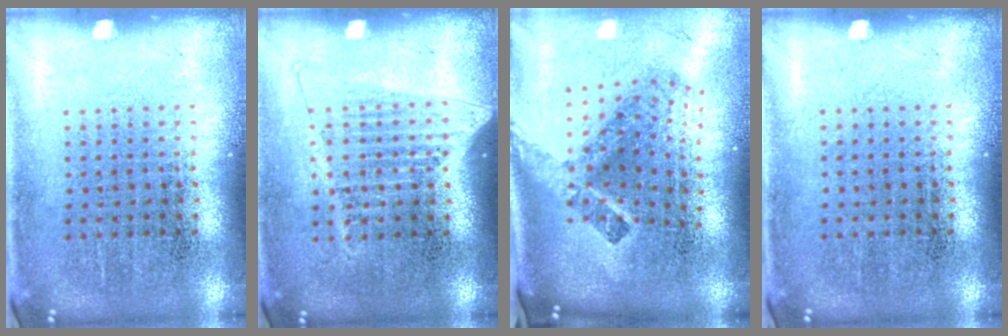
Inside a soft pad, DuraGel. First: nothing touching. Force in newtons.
{"total": 1.3, "press": 1.1, "slide": 0.5}
{"total": 2.6, "press": 1.6, "slide": 2.1}
{"total": 0.0}